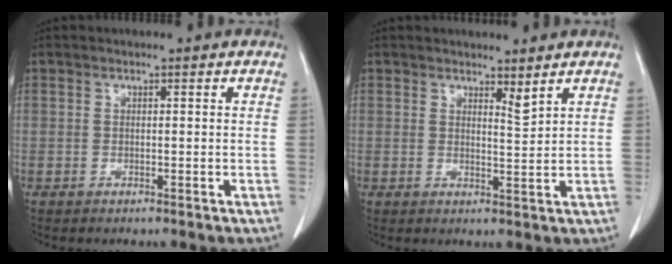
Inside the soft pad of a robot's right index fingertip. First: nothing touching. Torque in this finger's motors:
{"motor_torque": [-0.08, 0.21, 0.00, 0.00]}